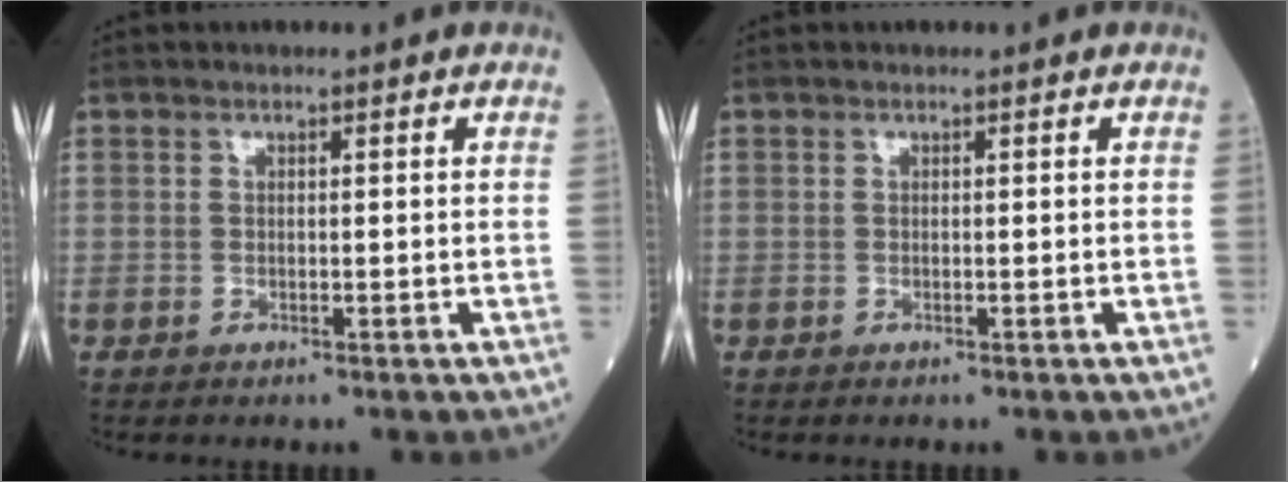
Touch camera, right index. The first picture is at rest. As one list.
[{"total": 0.0}]